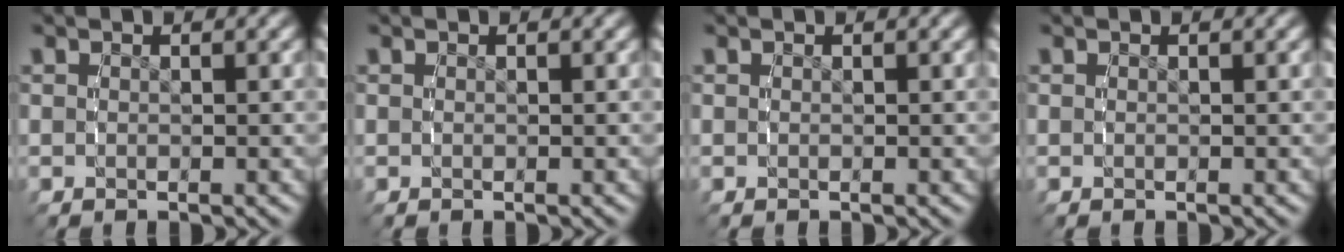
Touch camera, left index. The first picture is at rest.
{"total": 0.0}
{"total": 0.0}
{"total": 0.0}